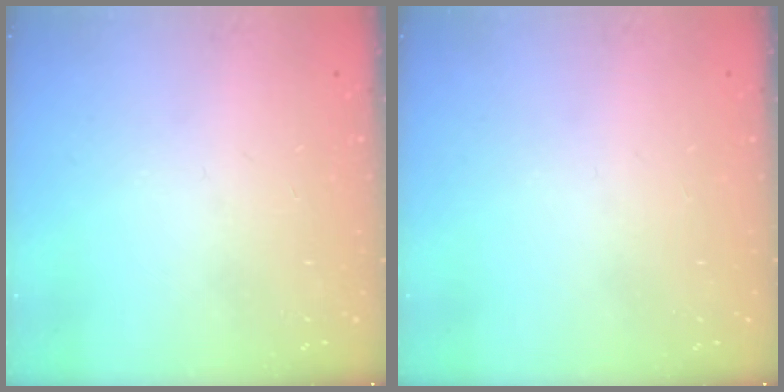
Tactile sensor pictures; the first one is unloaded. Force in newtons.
{"total": 0.0}